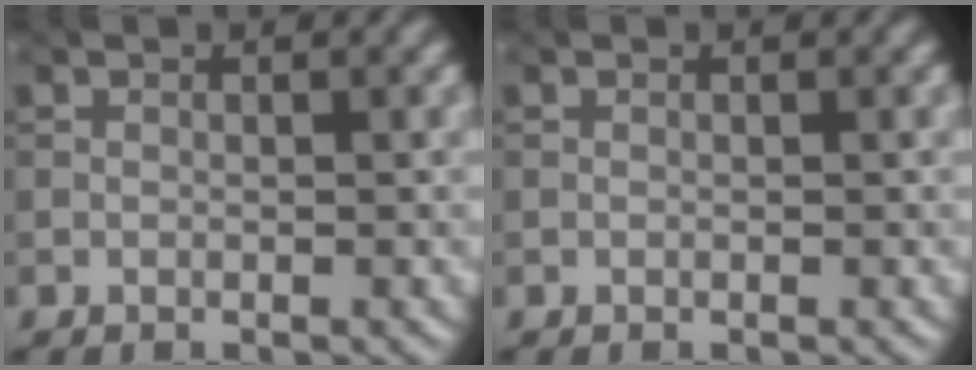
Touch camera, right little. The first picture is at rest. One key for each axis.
{"total": 0.0}